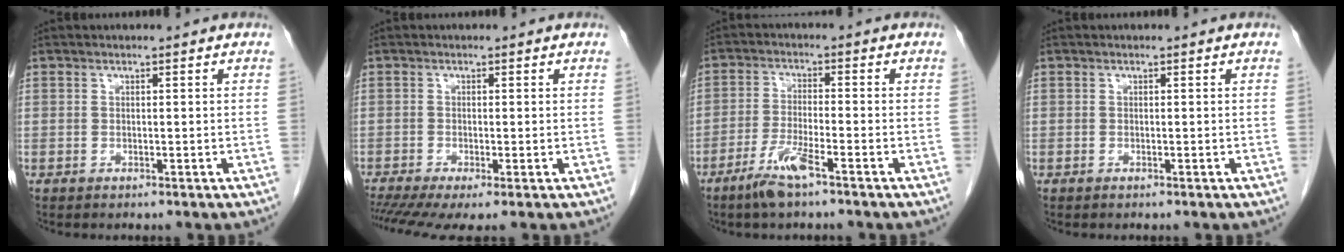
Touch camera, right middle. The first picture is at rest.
{"total": 5.6, "force": [-3.6, 1.0, 4.2], "torque": [-0.071, -0.013, -0.067]}
{"total": 5.6, "force": [-3.7, 0.3, 4.1], "torque": [-0.089, -0.008, -0.075]}
{"total": 0.0}